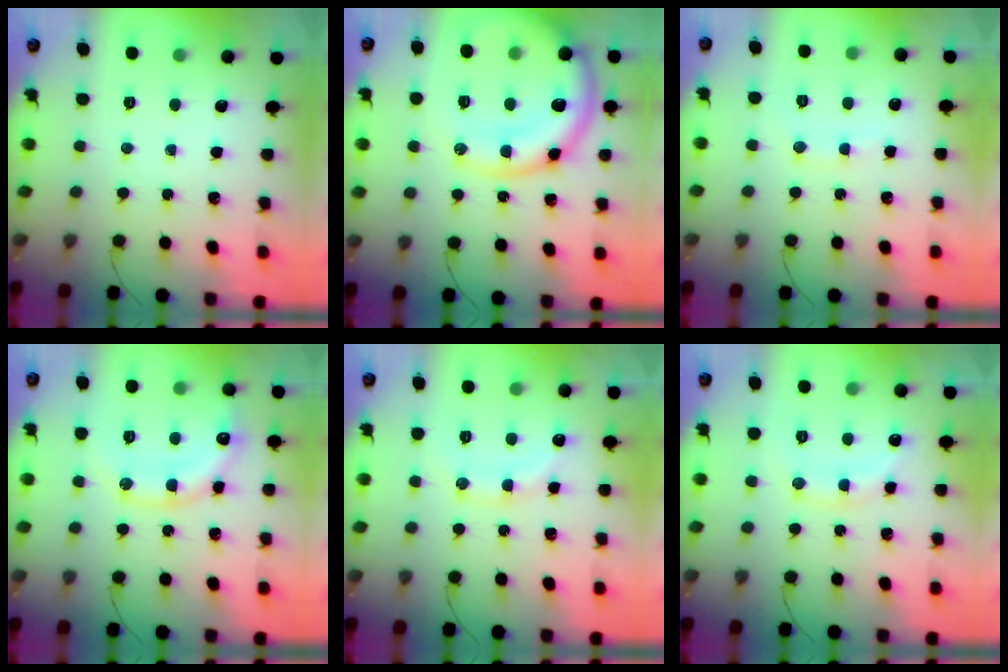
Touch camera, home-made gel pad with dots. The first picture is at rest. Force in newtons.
{"total": 19.2, "press": 18.9, "slide": 3.5}
{"total": 8.0, "press": 7.8, "slide": 1.6}
{"total": 14.4, "press": 14.4, "slide": 1.2}
{"total": 12.6, "press": 12.6, "slide": 0.8}
{"total": 12.2, "press": 12.1, "slide": 0.7}